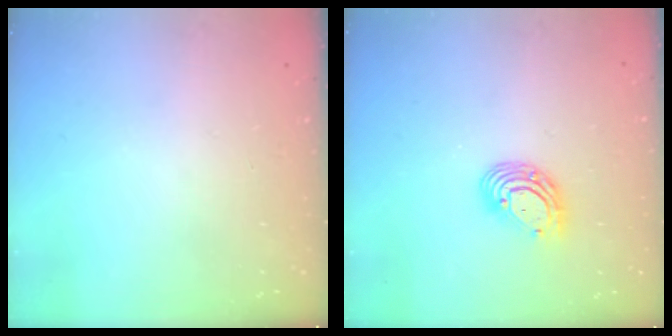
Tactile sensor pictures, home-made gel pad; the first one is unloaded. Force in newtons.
{"total": 9.6, "press": 9.4, "slide": 1.9}